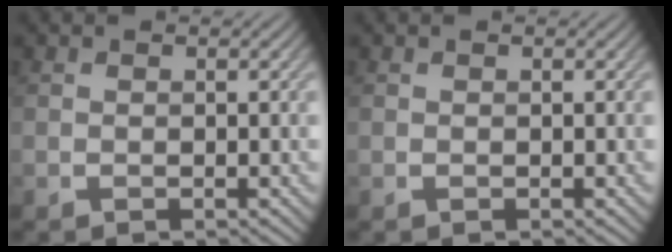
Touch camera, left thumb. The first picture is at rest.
{"total": 0.0}